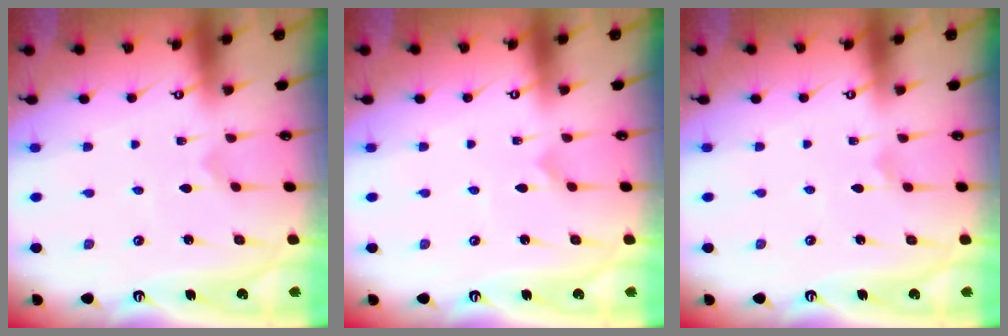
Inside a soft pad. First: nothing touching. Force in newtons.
{"total": 0.0}
{"total": 2.3, "press": 2.3, "slide": 0.0}